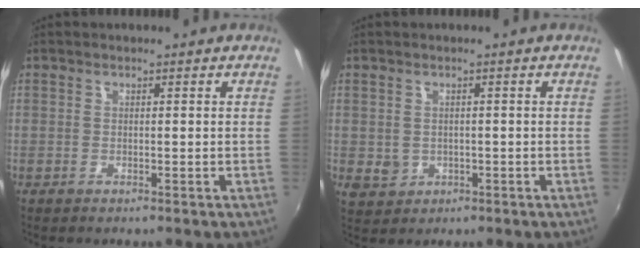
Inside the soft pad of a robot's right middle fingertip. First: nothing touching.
{"total": 3.5, "force": [-0.3, 3.2, 1.4], "torque": [-0.025, -0.001, 0.001]}